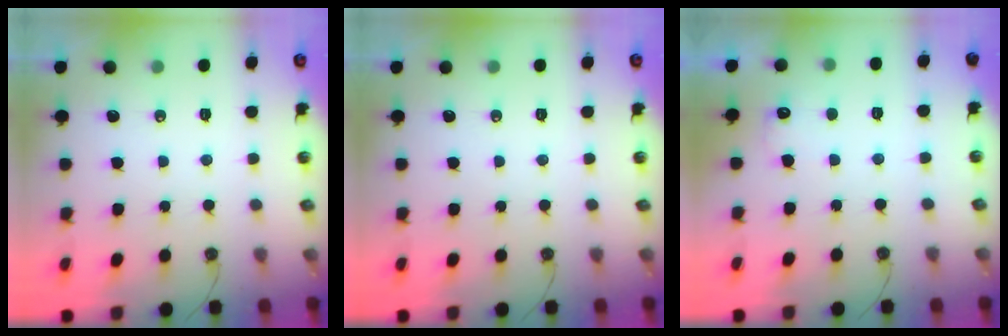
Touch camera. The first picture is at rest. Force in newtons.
{"total": 0.0}
{"total": 5.9, "press": 5.9, "slide": 0.4}